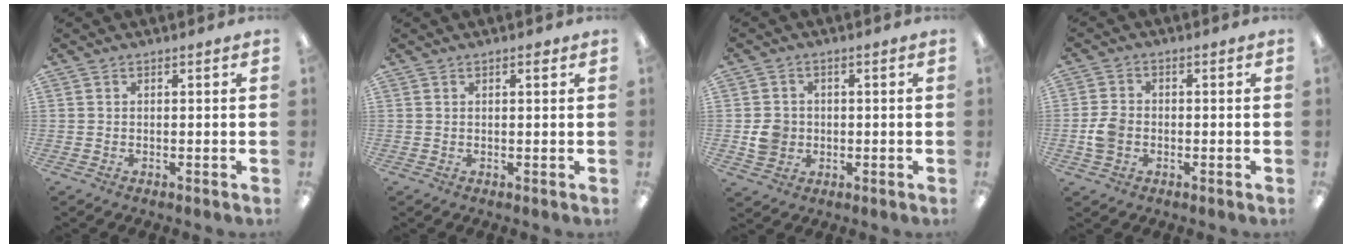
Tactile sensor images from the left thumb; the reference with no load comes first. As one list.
[{"total": 1.3, "force": [0.8, 0.4, 0.9], "torque": [-0.012, -0.002, 0.012]}, {"total": 4.9, "force": [-0.4, 4.6, 1.7], "torque": [-0.018, 0.005, -0.006]}, {"total": 4.9, "force": [-1.0, 3.8, 3.0], "torque": [-0.056, 0.007, -0.017]}]